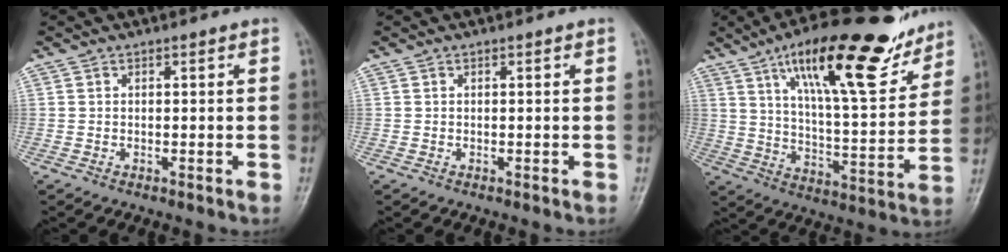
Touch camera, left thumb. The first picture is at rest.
{"total": 0.0}
{"total": 23.5, "force": [14.7, 6.9, 17.0], "torque": [-0.232, -0.053, 0.235]}